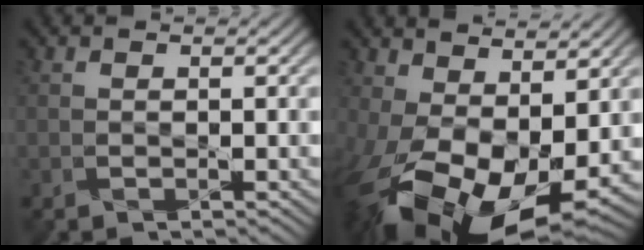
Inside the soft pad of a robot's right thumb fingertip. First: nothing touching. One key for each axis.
{"total": 16.0, "fx": -0.7, "fy": 9.7, "fz": 12.8, "tx": -0.269, "ty": -0.049, "tz": 0.024}